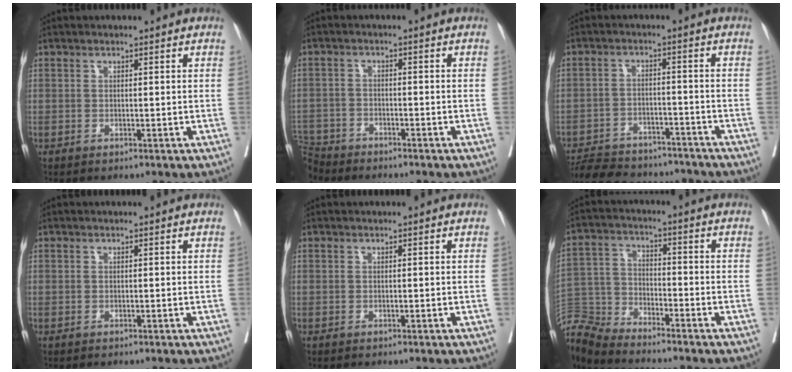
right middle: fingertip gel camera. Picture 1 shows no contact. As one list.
[{"total": 5.8, "force": [-5.6, 1.7, -0.3], "torque": [0.006, -0.005, -0.108]}, {"total": 15.7, "force": [-14.2, 4.8, 4.9], "torque": [-0.105, 0.003, -0.202]}, {"total": 0.0}, {"total": 0.0}, {"total": 9.5, "force": [-9.5, 0.5, 0.7], "torque": [-0.019, 0.011, -0.187]}]